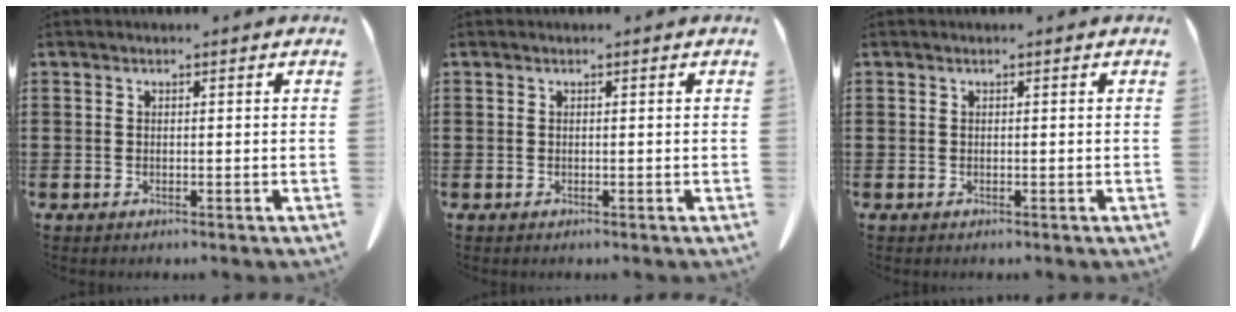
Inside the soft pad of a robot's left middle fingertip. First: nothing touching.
{"total": 0.0}
{"total": 0.0}